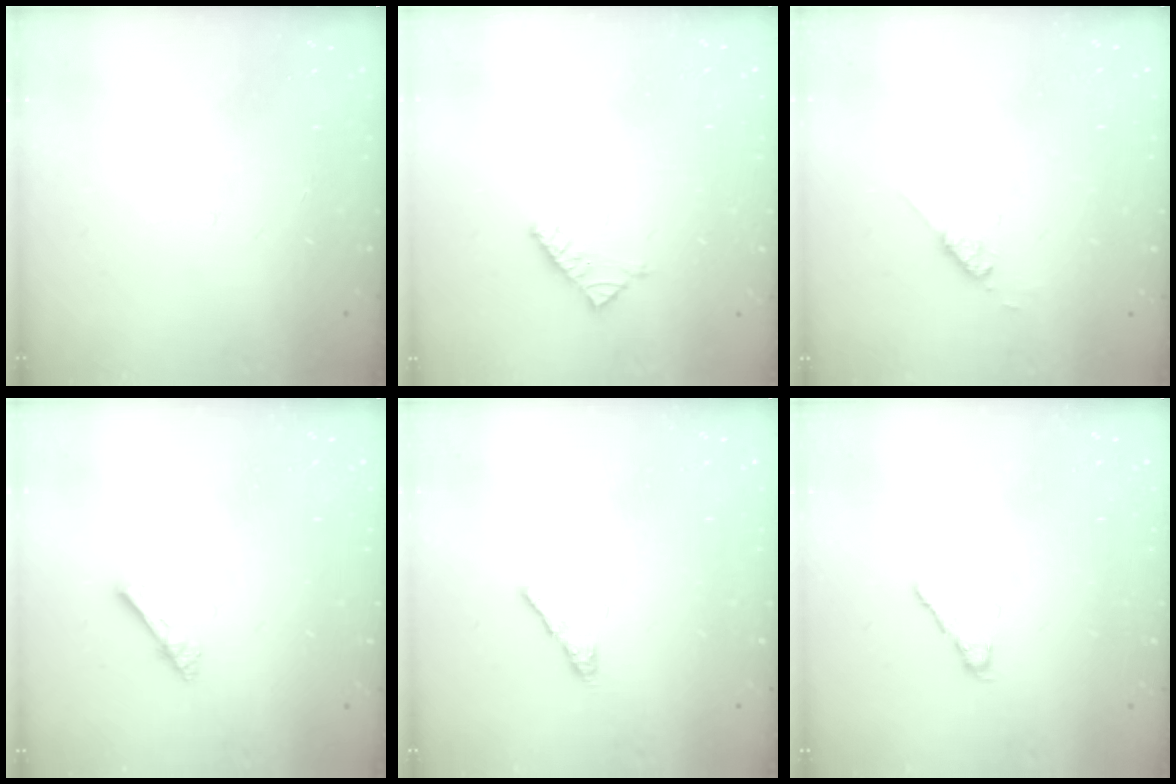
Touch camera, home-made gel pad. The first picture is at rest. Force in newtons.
{"total": 3.6, "press": 3.5, "slide": 0.6}
{"total": 2.6, "press": 2.6, "slide": 0.3}
{"total": 2.7, "press": 2.7, "slide": 0.2}
{"total": 0.6, "press": 0.4, "slide": 0.4}
{"total": 1.7, "press": 1.5, "slide": 0.6}